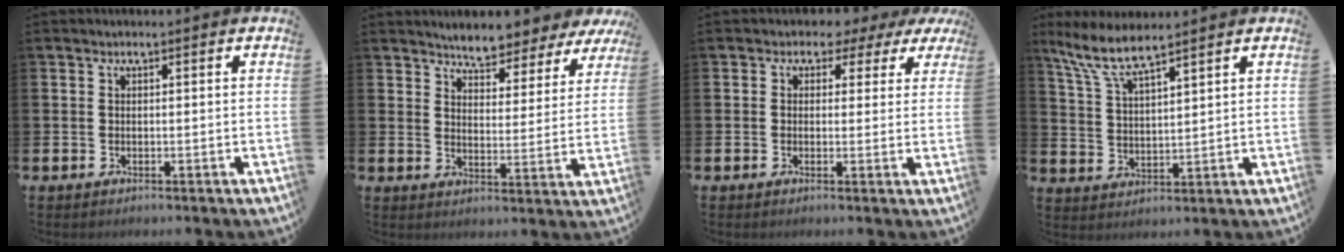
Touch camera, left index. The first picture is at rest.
{"total": 5.2, "force": [5.1, 0.8, 0.4], "torque": [-0.029, -0.036, 0.087]}
{"total": 2.2, "force": [1.0, 1.9, 0.6], "torque": [-0.012, -0.001, 0.009]}
{"total": 6.6, "force": [5.8, 0.8, 3.1], "torque": [-0.081, -0.022, 0.102]}